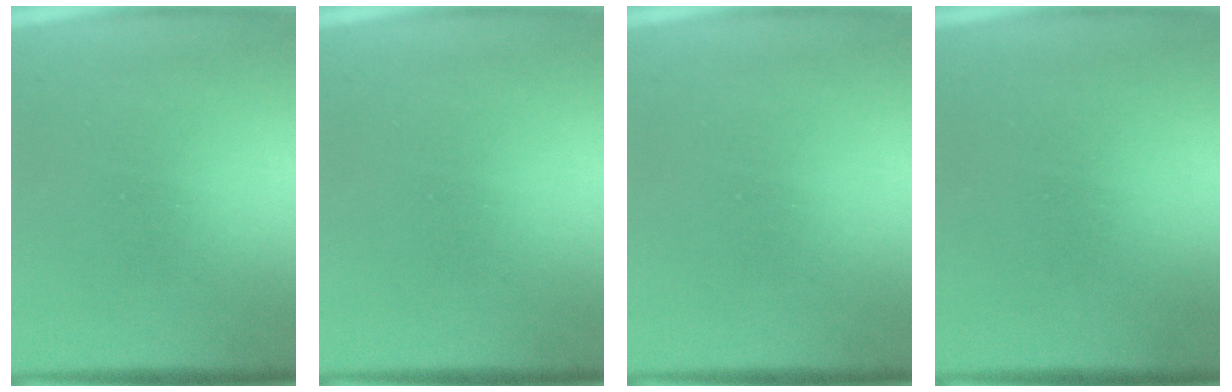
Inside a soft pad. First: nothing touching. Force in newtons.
{"total": 0.0}
{"total": 0.0}
{"total": 1.6}